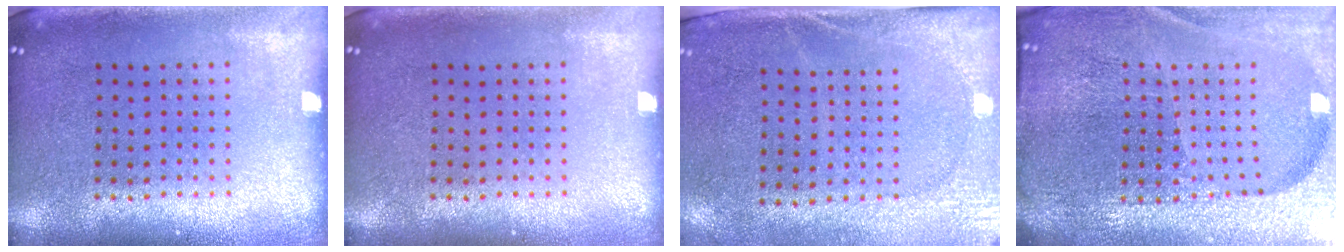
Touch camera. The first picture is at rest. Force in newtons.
{"total": 0.0}
{"total": 2.8, "press": 2.3, "slide": 1.6}
{"total": 5.8, "press": 5.2, "slide": 2.6}